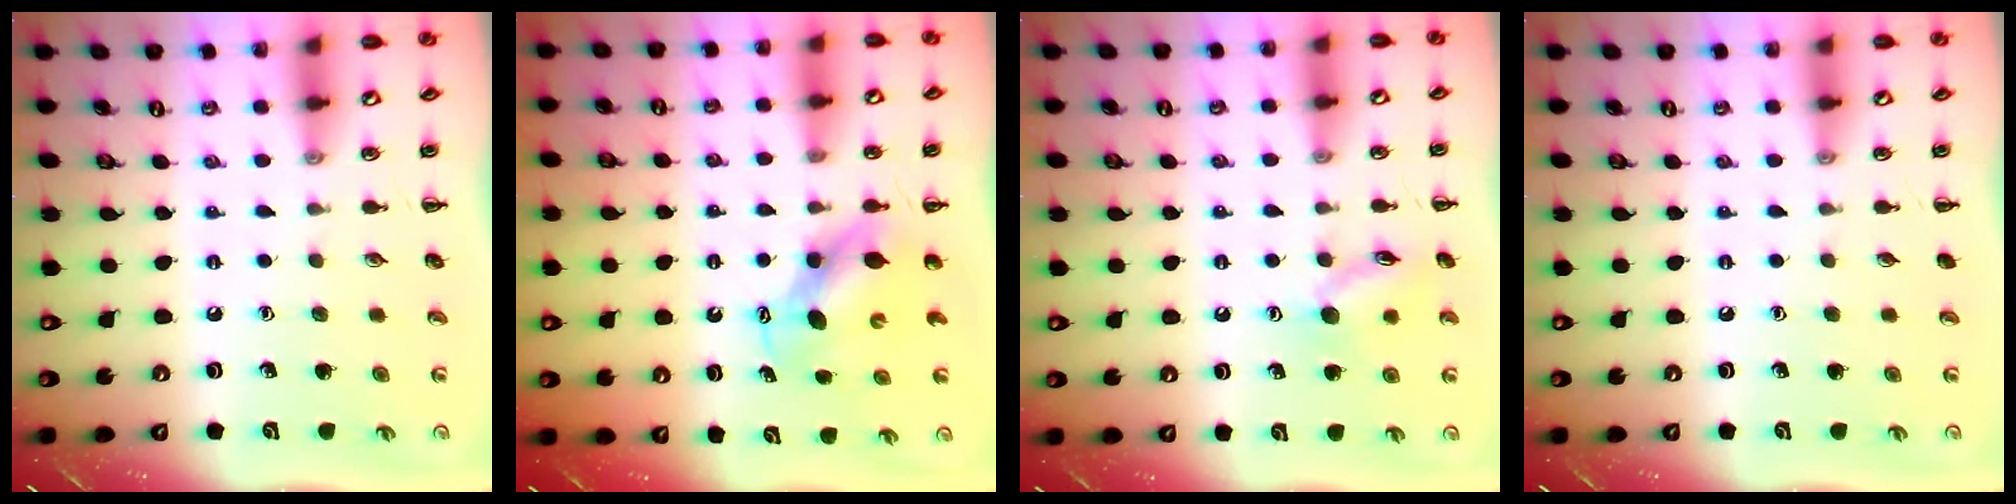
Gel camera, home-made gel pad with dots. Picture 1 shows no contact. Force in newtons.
{"total": 6.6, "press": 6.5, "slide": 0.7}
{"total": 10.3, "press": 10.3, "slide": 0.6}
{"total": 0.0}